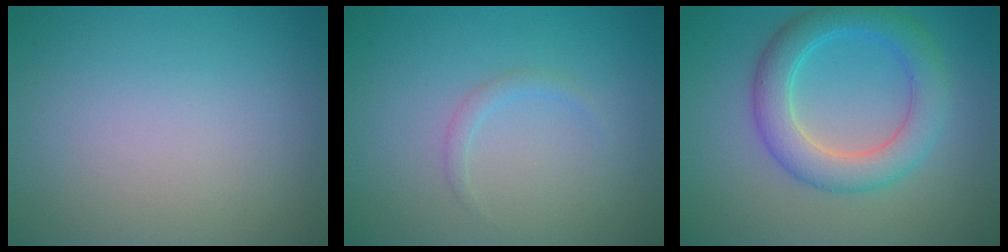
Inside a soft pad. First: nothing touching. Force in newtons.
{"total": 0.9, "press": 0.9, "slide": 0.1}
{"total": 5.1, "press": 5.1, "slide": 0.2}